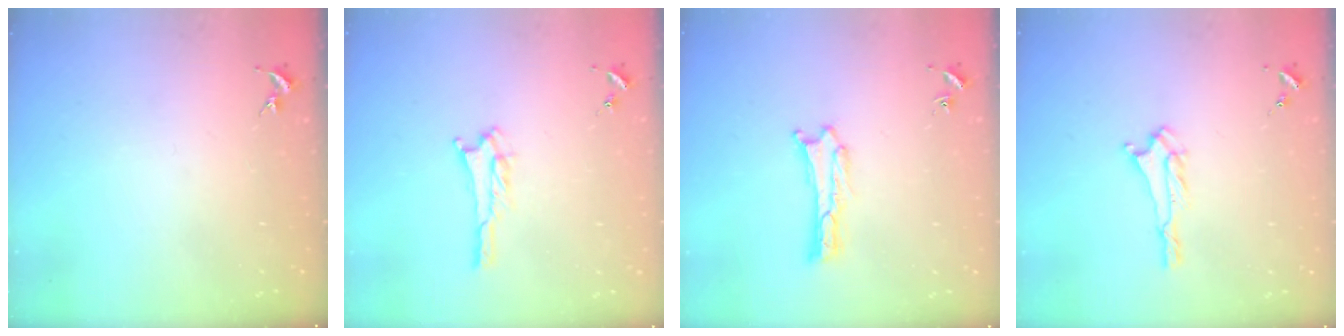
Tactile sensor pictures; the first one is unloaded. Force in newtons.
{"total": 2.8, "press": 2.8, "slide": 0.3}
{"total": 0.9, "press": 0.9, "slide": 0.0}
{"total": 1.9, "press": 1.9, "slide": 0.4}